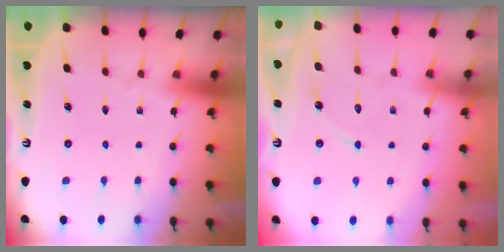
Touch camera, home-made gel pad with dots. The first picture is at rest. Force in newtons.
{"total": 6.7, "press": 6.6, "slide": 0.7}